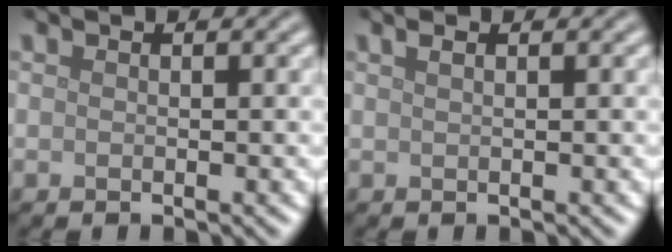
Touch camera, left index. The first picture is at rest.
{"total": 1.1, "force": [0.7, 0.4, 0.7], "torque": [-0.011, 0.000, 0.008]}